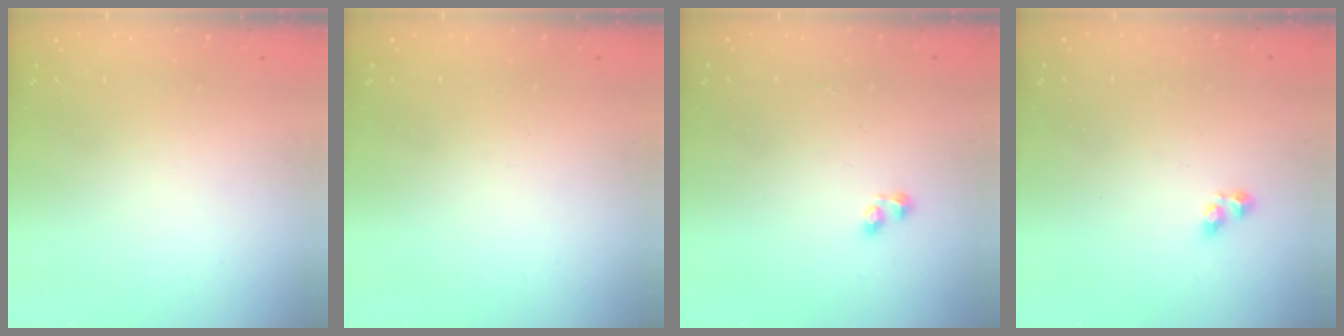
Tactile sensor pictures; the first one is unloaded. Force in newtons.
{"total": 0.0}
{"total": 2.4, "press": 2.1, "slide": 1.1}
{"total": 2.7, "press": 2.7, "slide": 0.3}